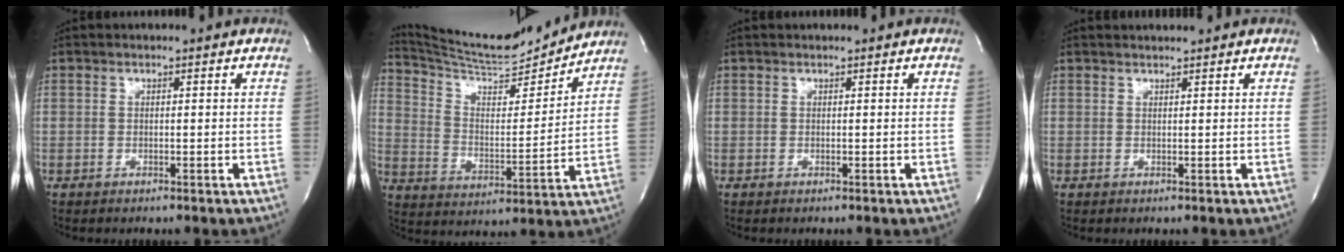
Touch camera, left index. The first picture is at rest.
{"total": 15.7, "force": [15.1, 1.0, 4.3], "torque": [-0.085, -0.010, 0.248]}
{"total": 0.0}
{"total": 1.4, "force": [1.4, -0.1, 0.3], "torque": [-0.004, 0.009, 0.026]}